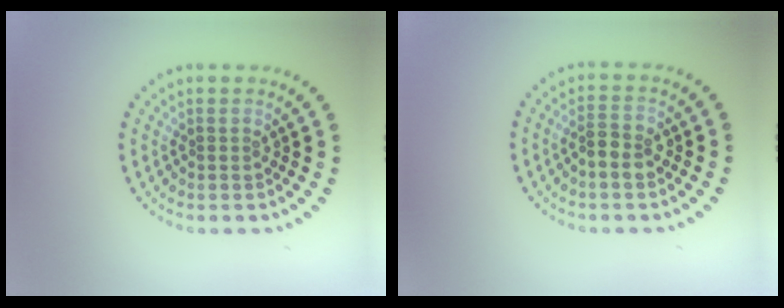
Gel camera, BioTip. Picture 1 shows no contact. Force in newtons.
{"total": 2.1, "press": 2.0, "slide": 0.4}